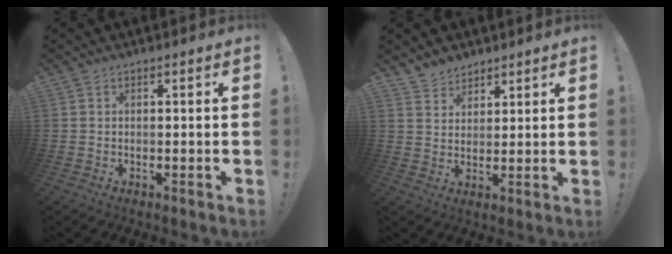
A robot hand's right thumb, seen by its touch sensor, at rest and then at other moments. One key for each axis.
{"total": 5.2, "fx": 4.4, "fy": 2.7, "fz": 0.2, "tx": -0.010, "ty": -0.031, "tz": 0.086}